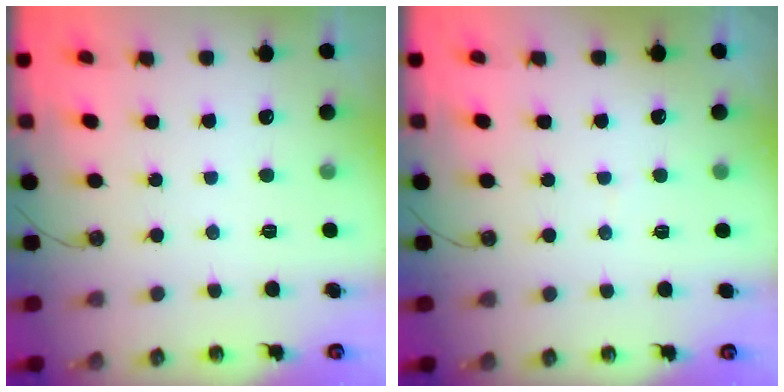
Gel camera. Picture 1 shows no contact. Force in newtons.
{"total": 2.7, "press": 2.6, "slide": 0.2}